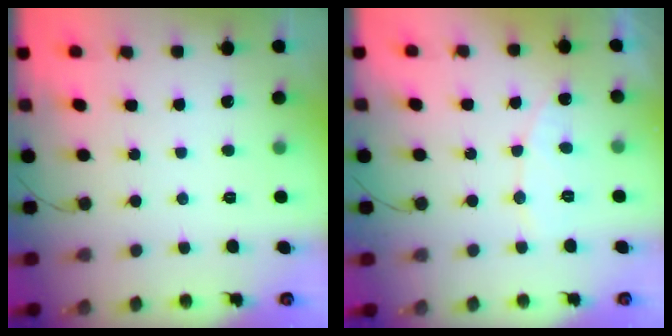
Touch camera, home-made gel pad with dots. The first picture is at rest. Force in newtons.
{"total": 6.3, "press": 6.3, "slide": 0.5}